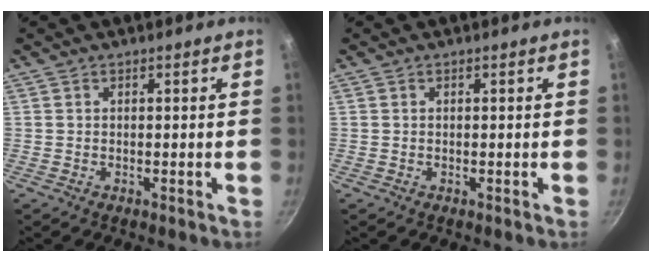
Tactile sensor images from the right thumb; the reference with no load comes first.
{"total": 0.0}